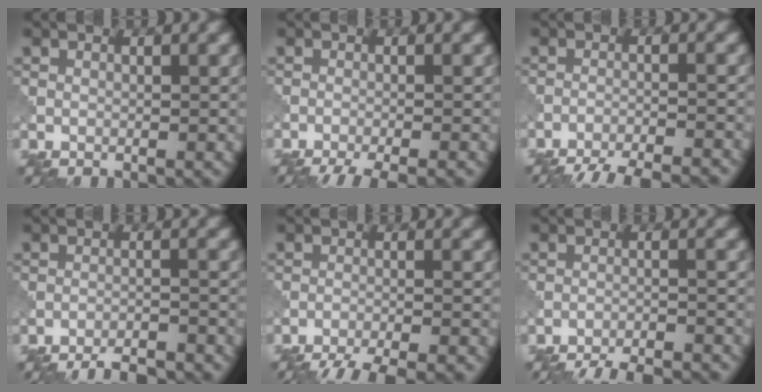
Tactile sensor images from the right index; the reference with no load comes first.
{"total": 4.7, "force": [-3.6, 0.7, 2.9], "torque": [-0.040, -0.009, -0.064]}
{"total": 9.7, "force": [-9.1, 1.7, 2.9], "torque": [-0.036, -0.006, -0.129]}
{"total": 7.8, "force": [-7.3, 1.4, 2.2], "torque": [-0.024, 0.007, -0.099]}
{"total": 8.0, "force": [-7.2, 1.3, 3.1], "torque": [-0.044, -0.010, -0.108]}
{"total": 9.6, "force": [-9.1, 1.8, 2.3], "torque": [-0.024, 0.003, -0.123]}